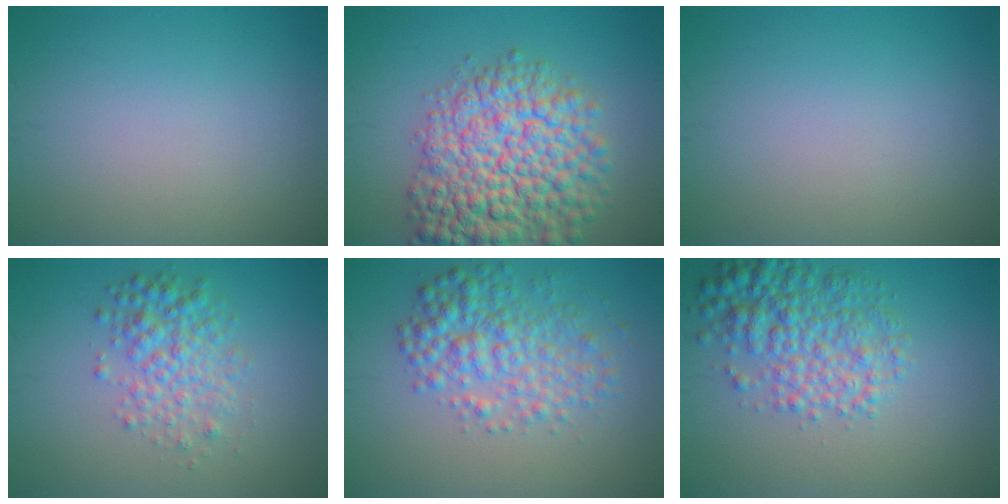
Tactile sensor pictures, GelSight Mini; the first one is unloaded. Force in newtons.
{"total": 10.6, "press": 10.5, "slide": 0.4}
{"total": 0.0}
{"total": 3.7, "press": 3.7, "slide": 0.1}
{"total": 5.1, "press": 5.1, "slide": 0.1}
{"total": 5.5, "press": 5.5, "slide": 0.1}